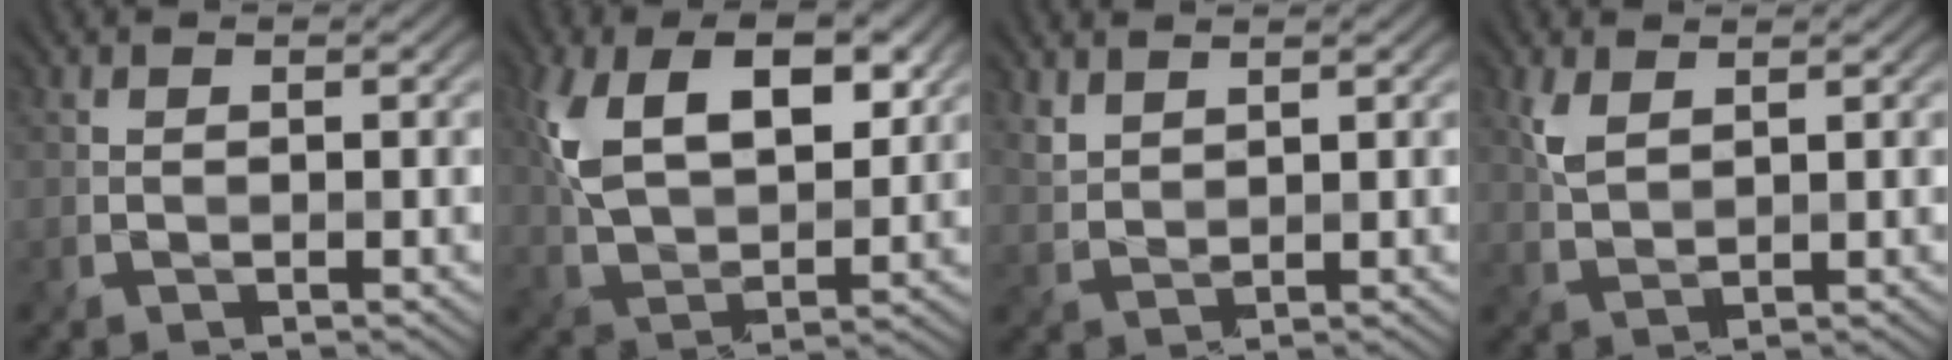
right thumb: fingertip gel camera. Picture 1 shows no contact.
{"total": 11.9, "force": [4.1, 6.5, 9.1], "torque": [-0.190, 0.005, 0.076]}
{"total": 2.3, "force": [2.0, 0.8, 0.8], "torque": [-0.028, -0.001, 0.051]}
{"total": 2.9, "force": [1.6, 1.3, 1.9], "torque": [-0.059, 0.001, 0.039]}